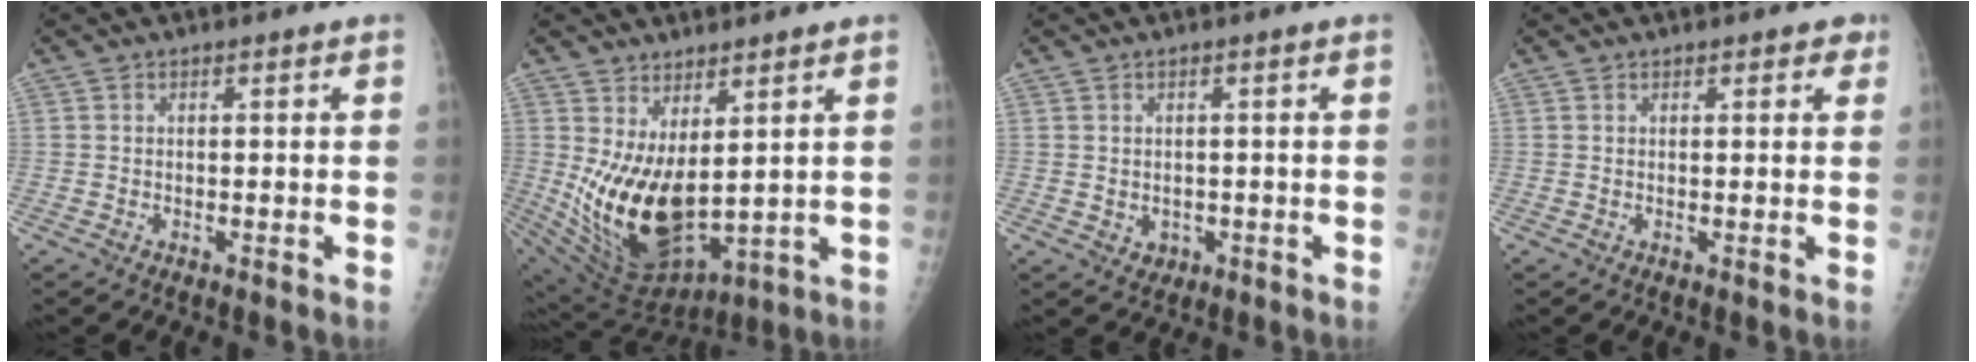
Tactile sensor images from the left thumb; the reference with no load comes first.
{"total": 15.4, "force": [2.6, 7.8, 13.0], "torque": [-0.231, -0.049, 0.080]}
{"total": 2.1, "force": [-0.3, 1.8, 0.9], "torque": [-0.008, 0.000, 0.005]}
{"total": 2.0, "force": [1.3, 1.1, 1.0], "torque": [0.008, -0.002, 0.011]}